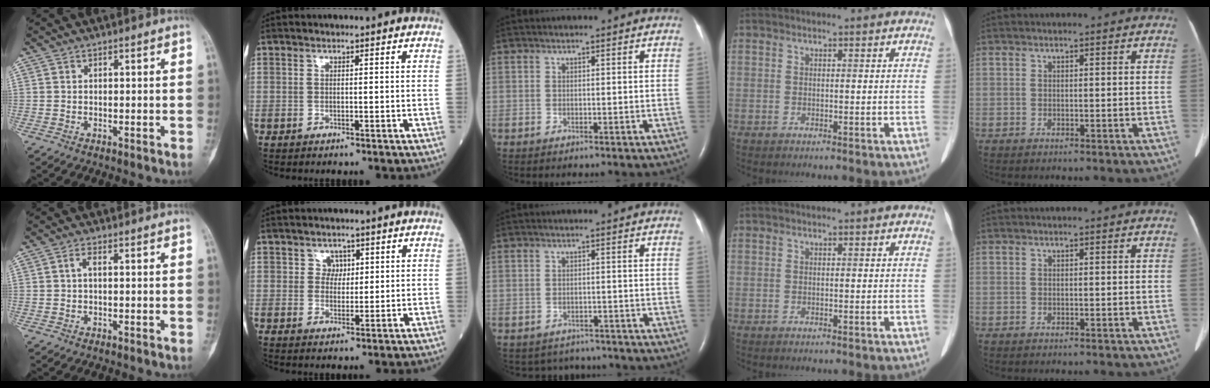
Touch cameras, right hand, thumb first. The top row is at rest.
{"thumb": {"total": 1.4, "force": [0.1, 0.6, 1.3], "torque": [-0.027, 0.003, 0.000]}, "index": {"total": 2.2, "force": [1.1, 1.8, 0.5], "torque": [-0.001, -0.002, 0.015]}, "middle": {"total": 4.6, "force": [-4.1, 2.1, -0.3], "torque": [0.002, 0.009, -0.049]}}